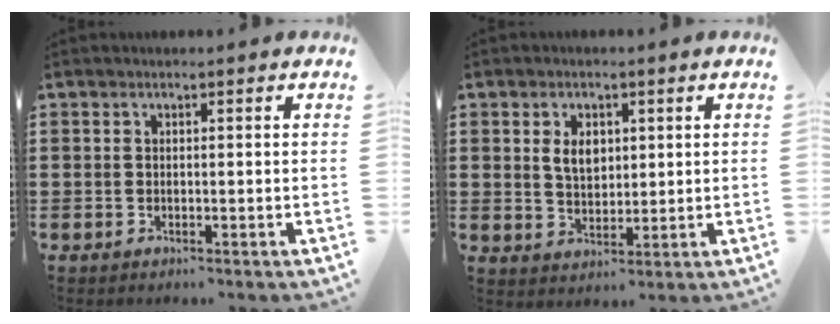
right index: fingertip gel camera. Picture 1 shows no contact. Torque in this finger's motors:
{"motor_torque": [0.66, 0.18, 0.40, 0.10]}